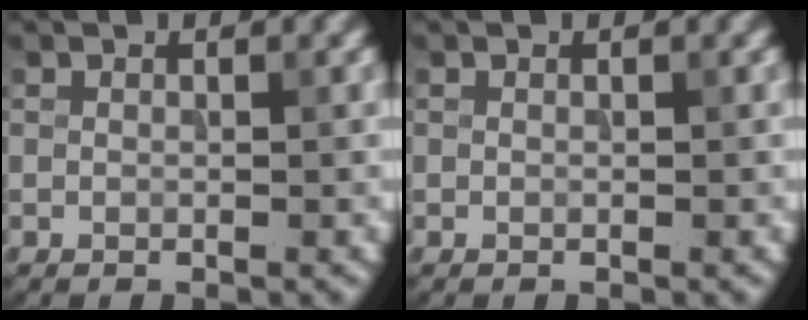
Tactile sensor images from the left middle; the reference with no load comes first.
{"total": 0.0}